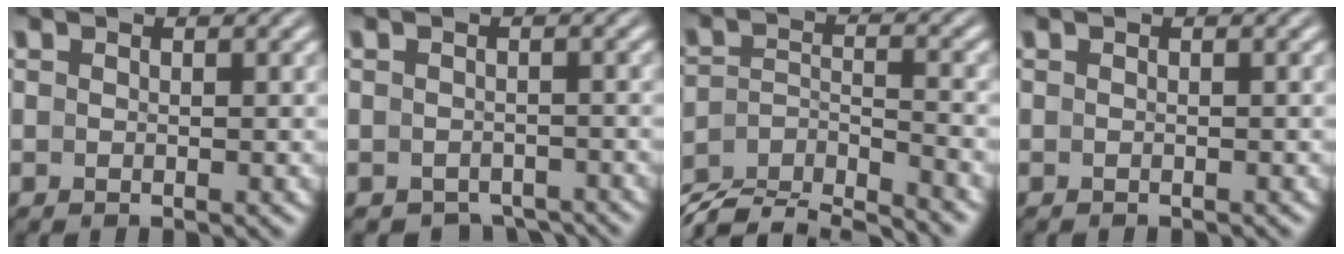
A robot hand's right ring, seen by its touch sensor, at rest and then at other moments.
{"total": 4.8, "force": [-4.2, 2.0, 1.1], "torque": [-0.008, -0.020, -0.058]}
{"total": 6.8, "force": [-4.5, 3.5, 3.7], "torque": [-0.069, -0.031, -0.069]}
{"total": 0.5, "force": [-0.5, -0.1, 0.0], "torque": [-0.004, -0.004, -0.007]}